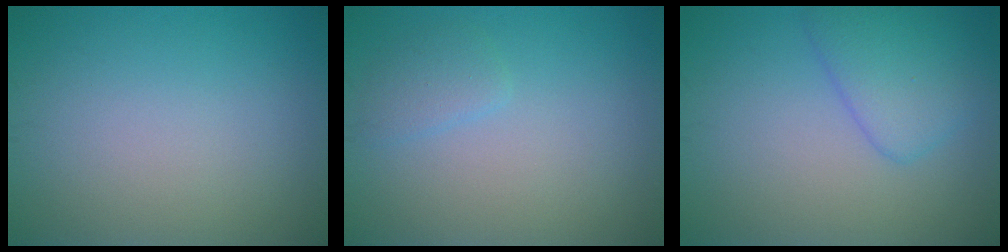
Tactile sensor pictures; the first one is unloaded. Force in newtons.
{"total": 1.4, "press": 1.4, "slide": 0.2}
{"total": 3.6, "press": 3.6, "slide": 0.2}